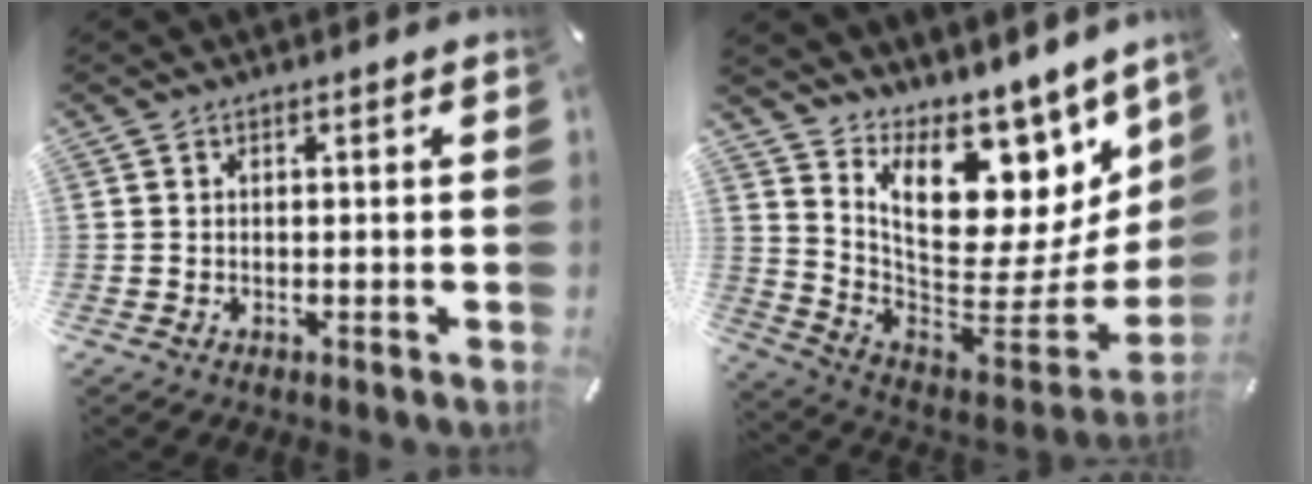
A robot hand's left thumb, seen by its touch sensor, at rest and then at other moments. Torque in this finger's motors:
{"motor_torque": [2.72, -0.03, 1.42, -1.35, 0.44]}